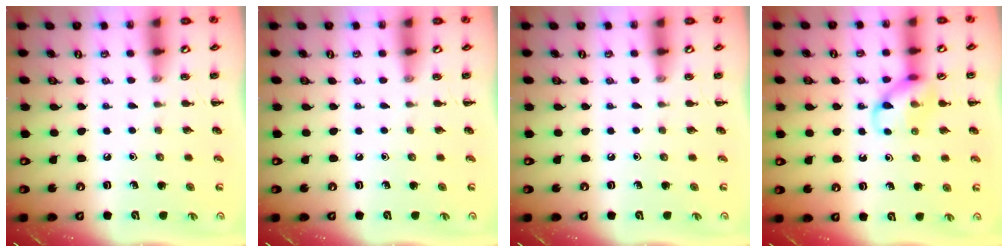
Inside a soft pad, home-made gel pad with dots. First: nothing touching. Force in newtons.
{"total": 0.0}
{"total": 0.0}
{"total": 11.7, "press": 11.6, "slide": 1.1}